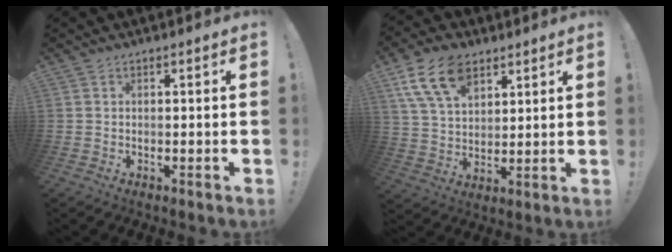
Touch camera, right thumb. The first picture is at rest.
{"total": 14.3, "force": [8.1, 8.6, 8.1], "torque": [-0.154, -0.029, 0.153]}